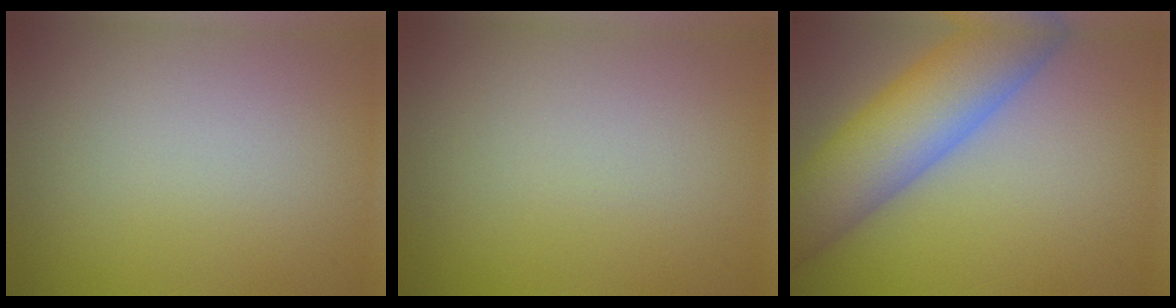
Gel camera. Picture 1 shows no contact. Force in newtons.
{"total": 0.0}
{"total": 9.9, "press": 9.9, "slide": 0.5}